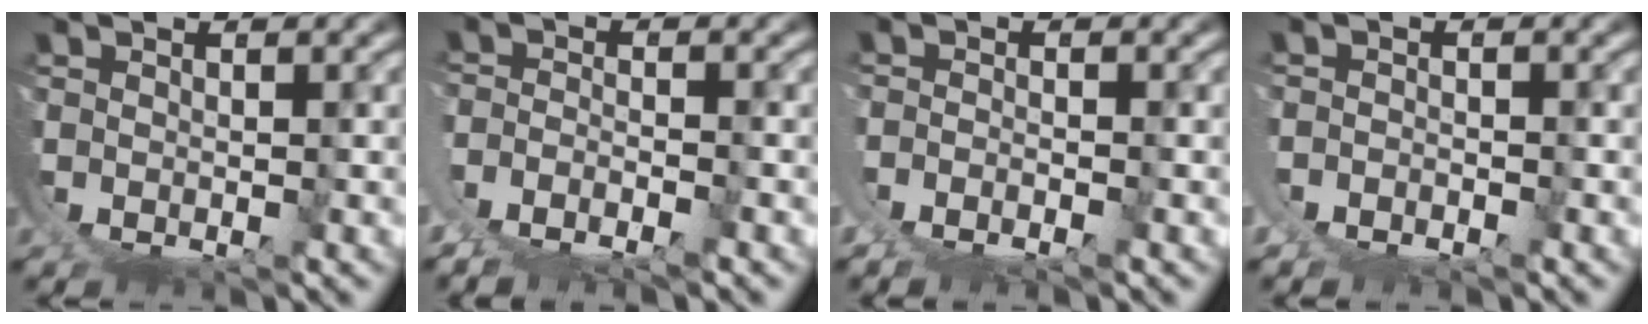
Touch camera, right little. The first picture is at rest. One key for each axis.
{"total": 5.5, "fx": -1.0, "fy": 4.6, "fz": 2.9, "tx": -0.071, "ty": -0.017, "tz": -0.017}
{"total": 2.2, "fx": -0.5, "fy": 1.5, "fz": 1.5, "tx": -0.027, "ty": -0.004, "tz": -0.008}
{"total": 2.2, "fx": -0.1, "fy": 2.0, "fz": 0.9, "tx": -0.023, "ty": 0.000, "tz": -0.005}